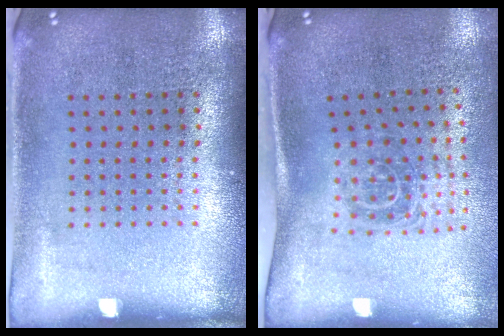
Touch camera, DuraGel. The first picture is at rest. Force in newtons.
{"total": 1.7, "press": 1.2, "slide": 1.3}